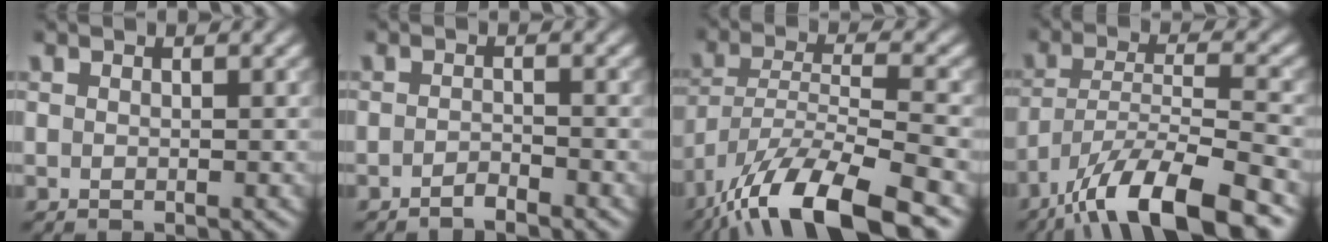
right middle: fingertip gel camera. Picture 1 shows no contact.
{"total": 1.2, "force": [-1.0, 0.2, 0.7], "torque": [-0.010, 0.003, -0.021]}
{"total": 11.9, "force": [-8.4, 2.9, 7.9], "torque": [-0.136, -0.002, -0.154]}
{"total": 11.0, "force": [-7.8, 2.7, 7.3], "torque": [-0.118, 0.004, -0.140]}